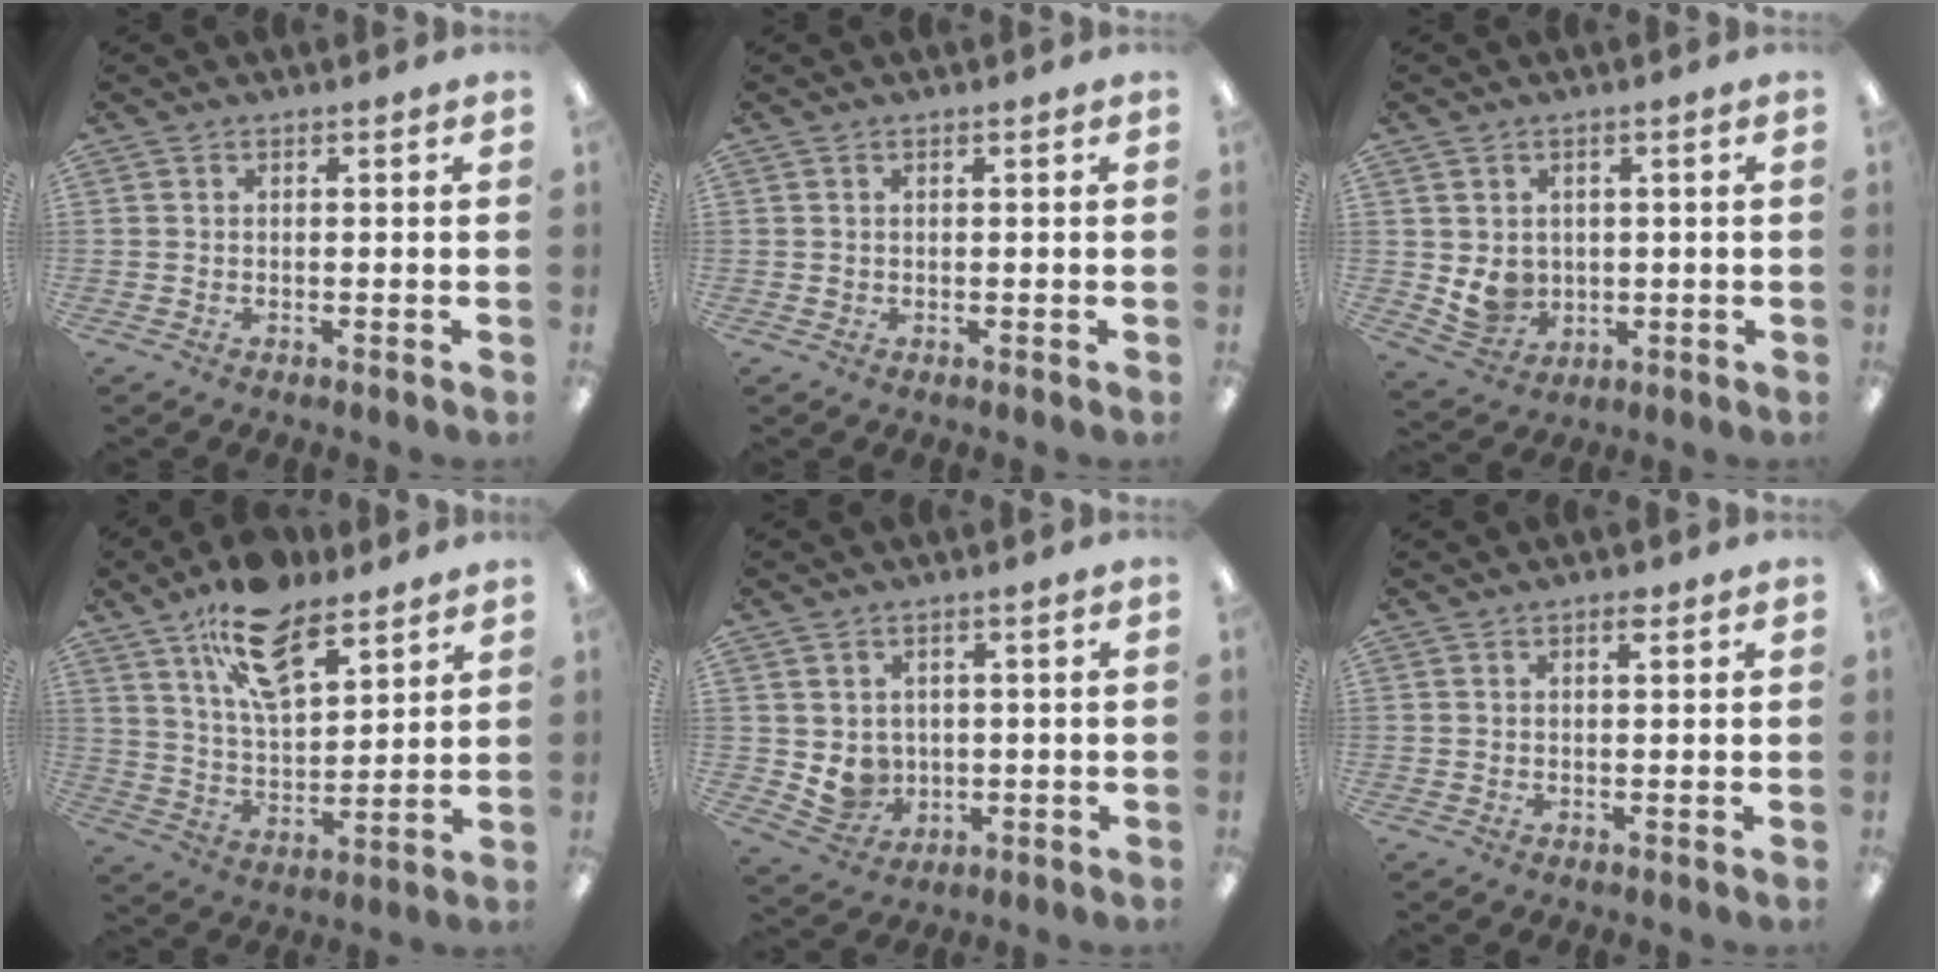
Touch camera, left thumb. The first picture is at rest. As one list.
[{"total": 0.6, "force": [0.3, 0.4, 0.2], "torque": [-0.005, 0.004, 0.004]}, {"total": 6.2, "force": [1.2, 5.7, 2.2], "torque": [-0.042, -0.007, 0.027]}, {"total": 16.0, "force": [10.5, 7.2, 9.6], "torque": [-0.161, -0.043, 0.185]}, {"total": 5.5, "force": [1.8, 5.1, 1.2], "torque": [-0.028, -0.011, 0.040]}, {"total": 1.8, "force": [1.2, 0.5, 1.2], "torque": [-0.011, -0.007, 0.018]}]